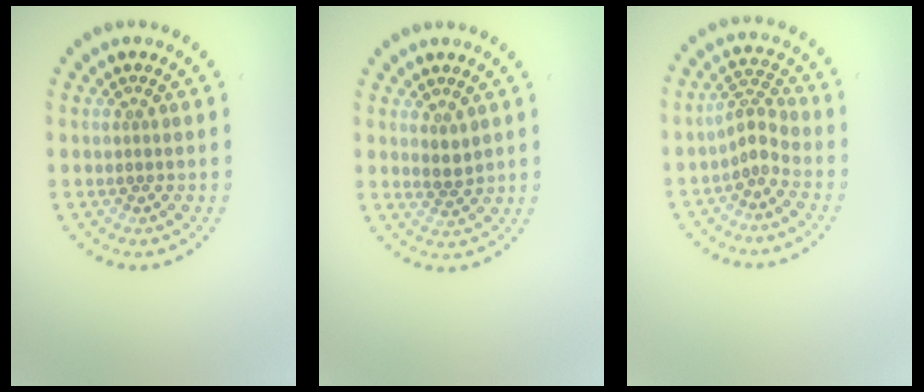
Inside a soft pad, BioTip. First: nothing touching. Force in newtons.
{"total": 1.3, "press": 1.1, "slide": 0.6}
{"total": 2.3, "press": 1.6, "slide": 1.6}